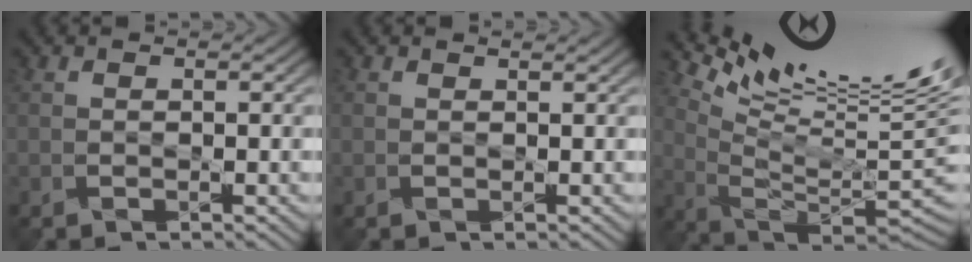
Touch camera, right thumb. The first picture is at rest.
{"total": 0.8, "force": [0.8, -0.2, -0.2], "torque": [0.005, 0.005, 0.014]}
{"total": 17.2, "force": [11.0, 2.8, 13.0], "torque": [-0.193, 0.007, 0.182]}